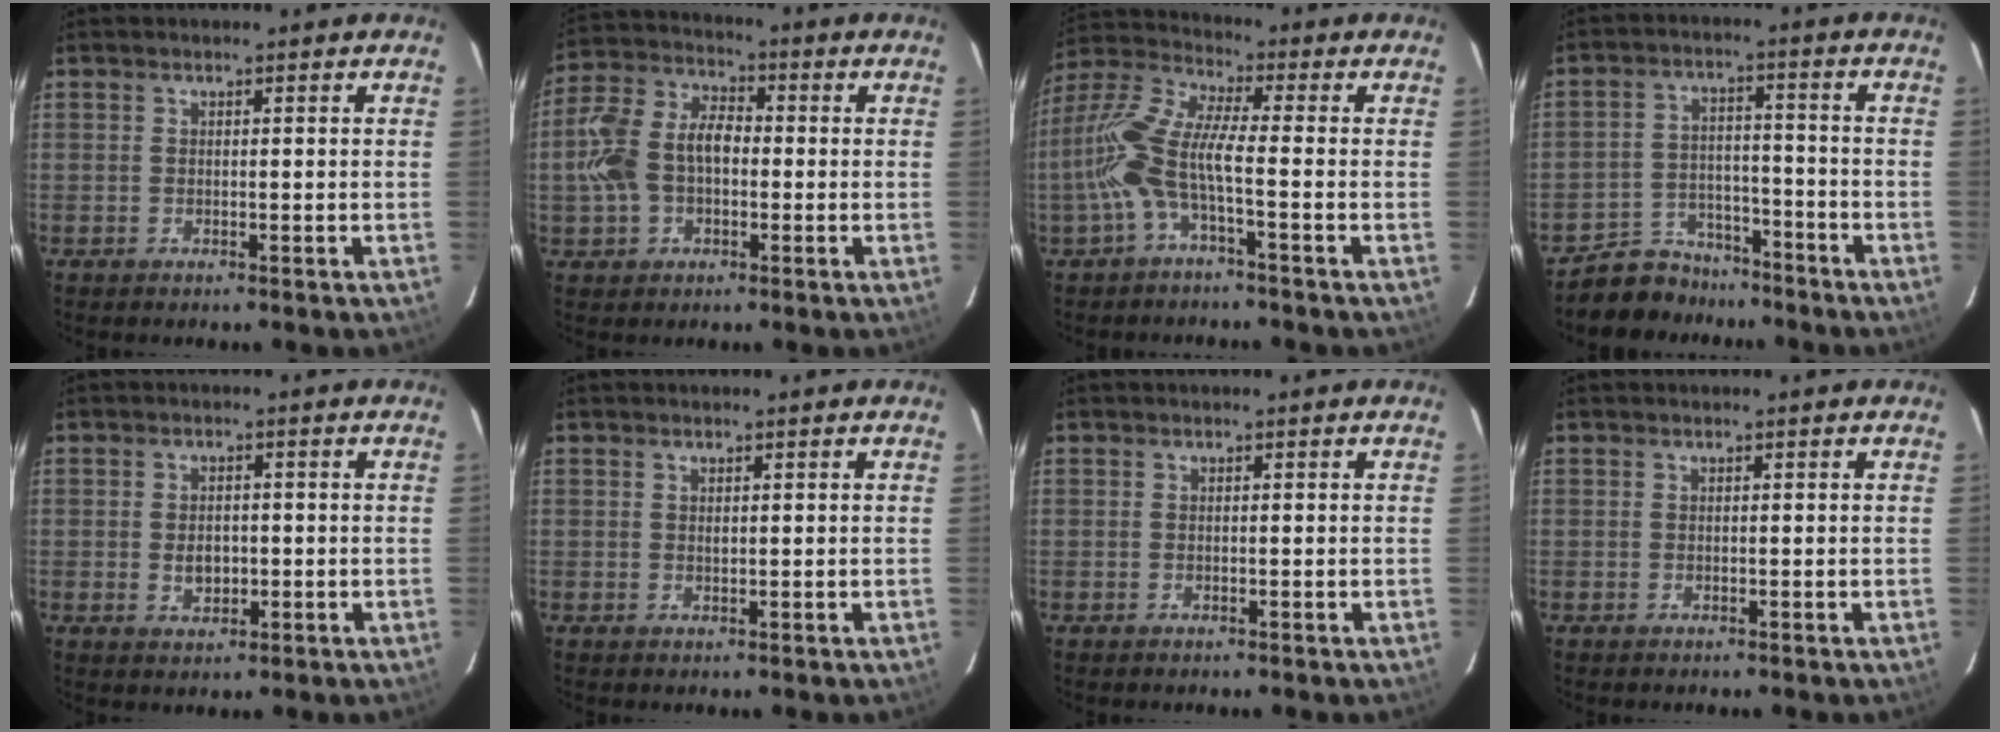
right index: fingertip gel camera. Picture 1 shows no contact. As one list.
[{"total": 12.0, "force": [-1.3, 8.0, 8.9], "torque": [-0.194, 0.025, -0.026]}, {"total": 10.4, "force": [-3.0, 1.8, 9.8], "torque": [-0.218, 0.006, -0.061]}, {"total": 9.2, "force": [-7.8, 4.8, 1.1], "torque": [-0.042, 0.024, -0.117]}, {"total": 3.6, "force": [-0.5, 2.7, 2.3], "torque": [-0.040, -0.002, -0.005]}, {"total": 0.6, "force": [0.3, 0.4, 0.4], "torque": [-0.007, 0.002, 0.007]}, {"total": 0.0}, {"total": 0.0}]